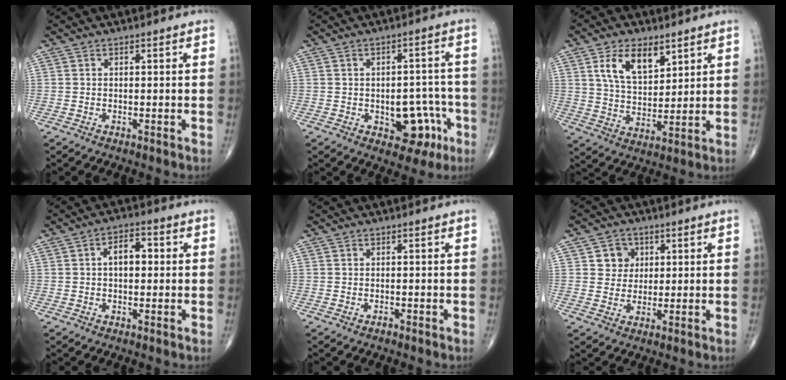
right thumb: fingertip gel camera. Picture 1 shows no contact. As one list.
[{"total": 9.4, "force": [-3.4, 5.9, 6.5], "torque": [-0.041, 0.032, -0.035]}, {"total": 10.6, "force": [5.2, 5.7, 7.2], "torque": [-0.110, -0.026, 0.102]}, {"total": 5.4, "force": [0.5, 3.1, 4.3], "torque": [-0.056, 0.017, 0.000]}, {"total": 0.6, "force": [-0.4, 0.3, 0.3], "torque": [-0.004, 0.000, -0.009]}, {"total": 5.0, "force": [1.6, 4.5, 1.3], "torque": [0.006, -0.001, 0.022]}]